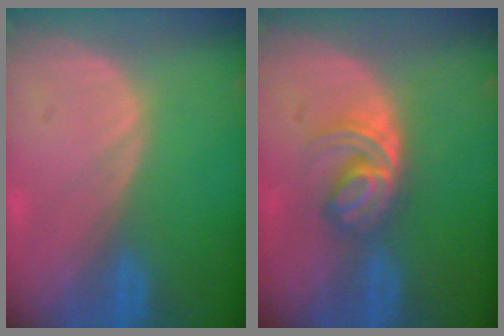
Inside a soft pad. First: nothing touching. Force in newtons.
{"total": 5.9, "press": 5.1, "slide": 3.1}